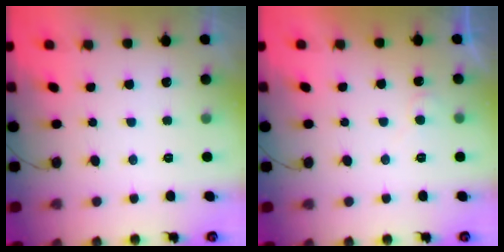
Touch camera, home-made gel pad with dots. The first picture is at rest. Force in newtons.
{"total": 4.5, "press": 4.4, "slide": 0.5}